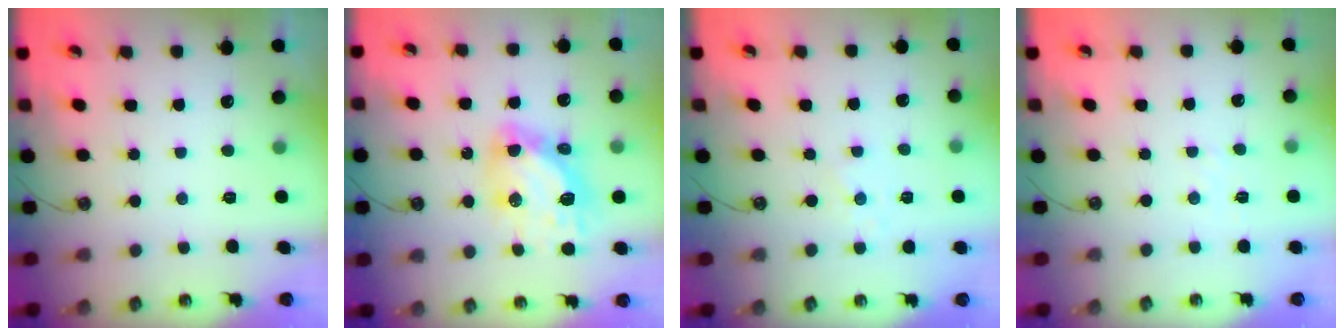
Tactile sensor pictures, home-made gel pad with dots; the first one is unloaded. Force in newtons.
{"total": 12.9, "press": 12.8, "slide": 1.3}
{"total": 2.8, "press": 2.8, "slide": 0.3}
{"total": 2.1, "press": 2.1, "slide": 0.4}